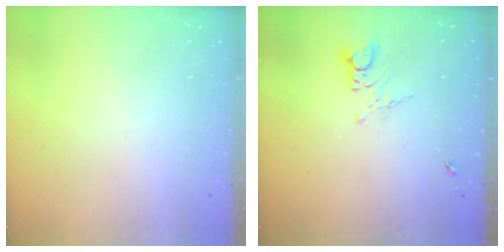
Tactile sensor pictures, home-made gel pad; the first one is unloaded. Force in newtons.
{"total": 4.0, "press": 3.9, "slide": 0.4}